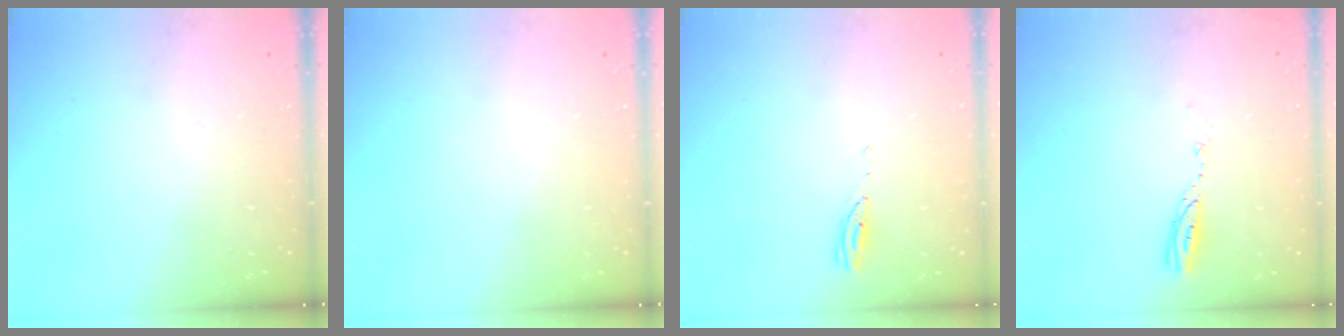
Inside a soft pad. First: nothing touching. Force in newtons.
{"total": 0.0}
{"total": 2.8, "press": 2.8, "slide": 0.4}
{"total": 3.7, "press": 3.7, "slide": 0.2}